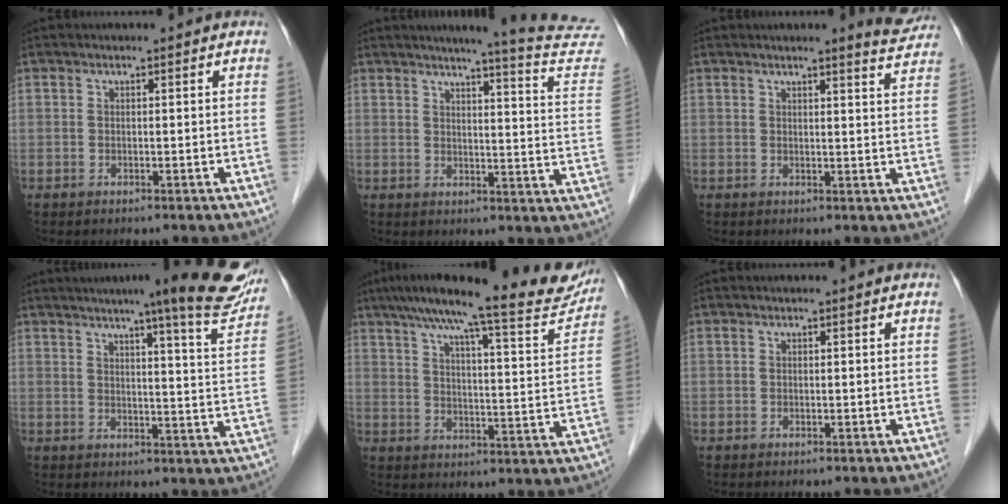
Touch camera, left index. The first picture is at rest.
{"total": 16.0, "force": [15.2, -1.9, 4.7], "torque": [-0.060, -0.108, 0.155]}
{"total": 4.8, "force": [4.5, 0.0, 1.6], "torque": [-0.024, -0.020, 0.038]}
{"total": 17.2, "force": [13.5, 0.6, 10.8], "torque": [-0.126, -0.019, 0.152]}
{"total": 21.0, "force": [17.8, 2.5, 10.9], "torque": [-0.161, -0.005, 0.231]}
{"total": 0.0}